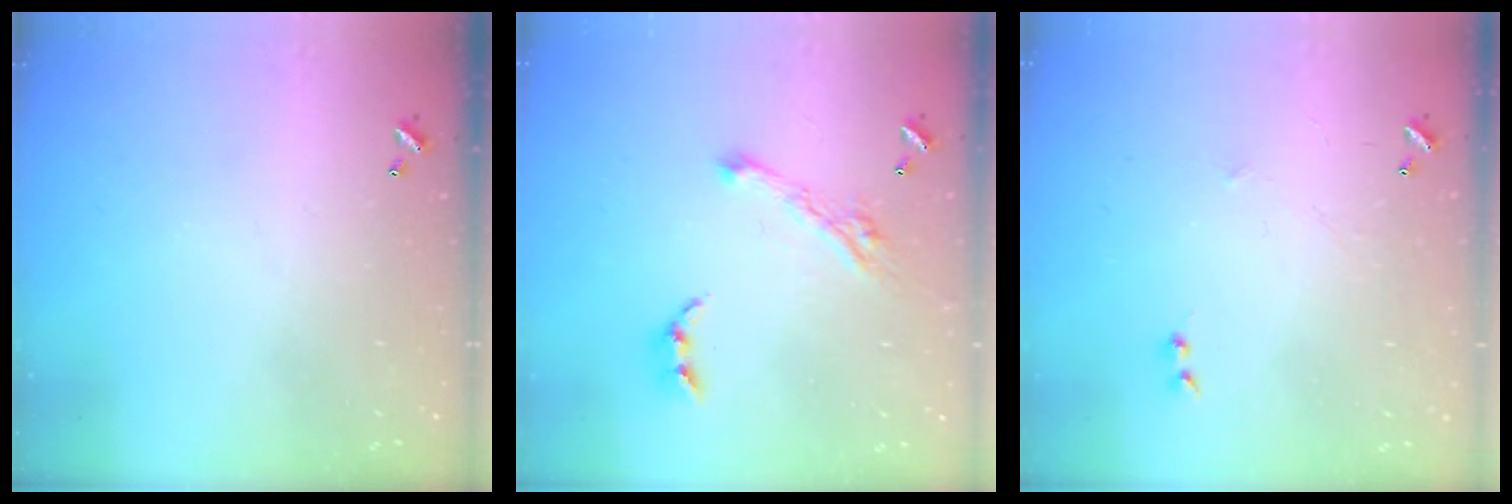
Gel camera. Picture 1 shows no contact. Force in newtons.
{"total": 7.8, "press": 7.7, "slide": 0.9}
{"total": 1.2, "press": 1.2, "slide": 0.3}